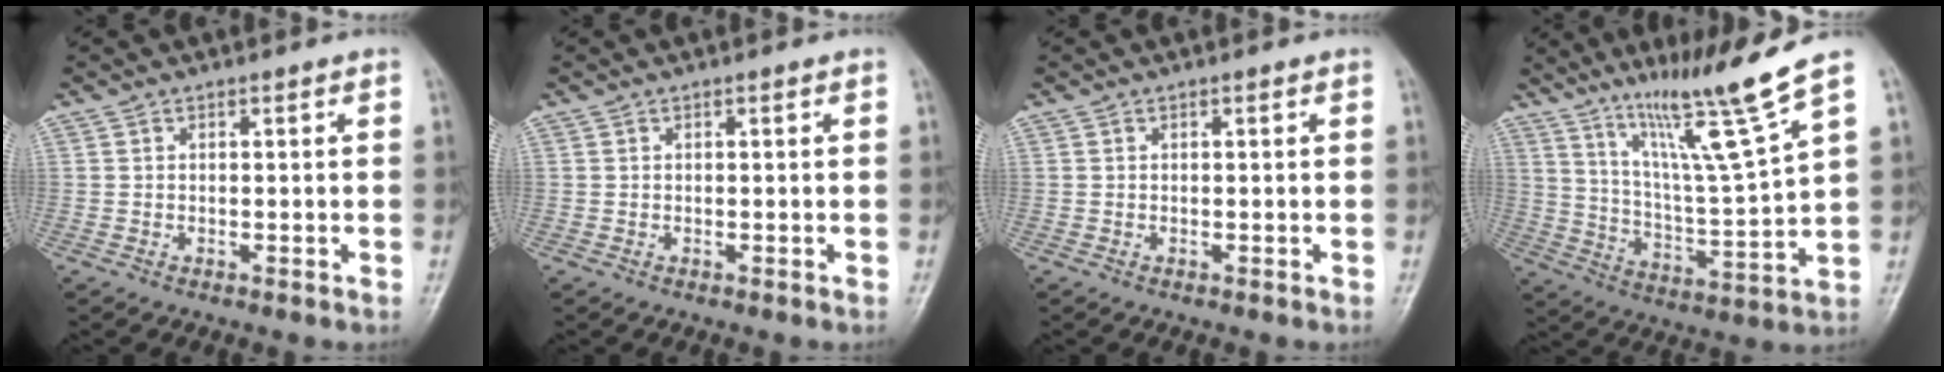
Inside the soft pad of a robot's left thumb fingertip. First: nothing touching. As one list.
[{"total": 0.0}, {"total": 0.0}, {"total": 15.3, "force": [10.3, -1.0, 11.2], "torque": [-0.183, -0.071, 0.182]}]